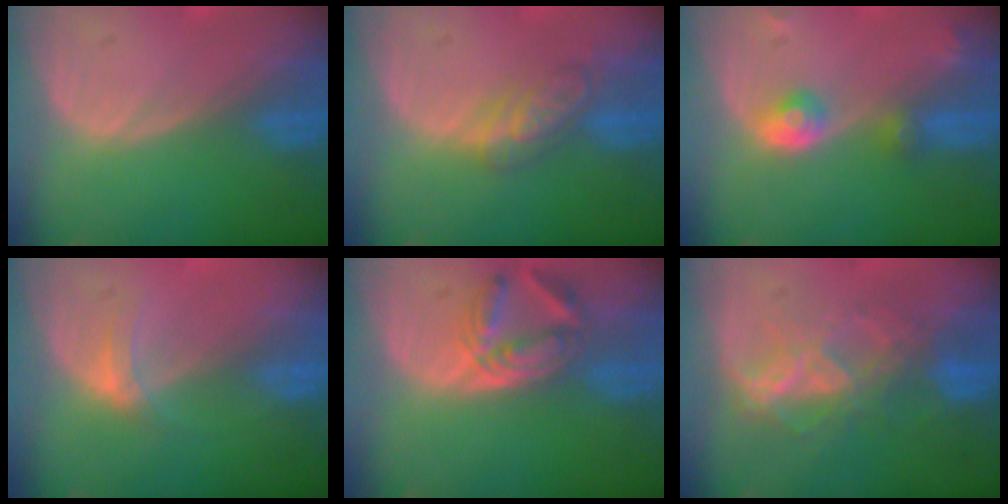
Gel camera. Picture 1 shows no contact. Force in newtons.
{"total": 4.7, "press": 4.7, "slide": 0.2}
{"total": 4.2, "press": 4.0, "slide": 1.4}
{"total": 2.6, "press": 2.2, "slide": 1.4}
{"total": 5.5, "press": 5.3, "slide": 1.4}
{"total": 6.9, "press": 6.7, "slide": 1.7}